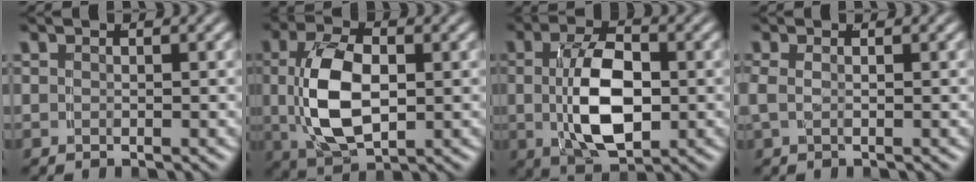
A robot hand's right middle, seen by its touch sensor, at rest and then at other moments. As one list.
[{"total": 7.8, "force": [0.0, 4.4, 6.4], "torque": [-0.146, -0.008, 0.013]}, {"total": 7.7, "force": [-0.4, 3.8, 6.7], "torque": [-0.123, -0.008, 0.001]}, {"total": 1.3, "force": [0.0, 0.5, 1.2], "torque": [-0.031, 0.000, 0.003]}]